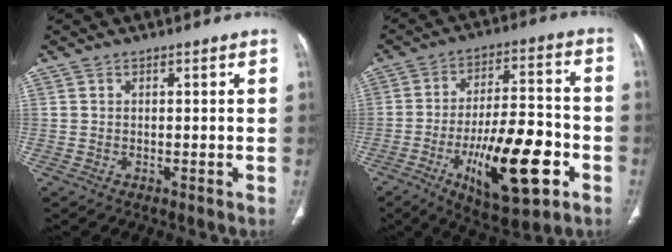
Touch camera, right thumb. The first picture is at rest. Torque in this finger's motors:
{"motor_torque": [0.45, 0.74, 1.64, -1.15, 0.21]}